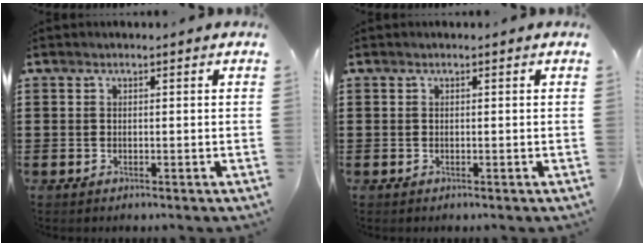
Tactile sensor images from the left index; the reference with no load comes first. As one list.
[{"total": 0.0}]